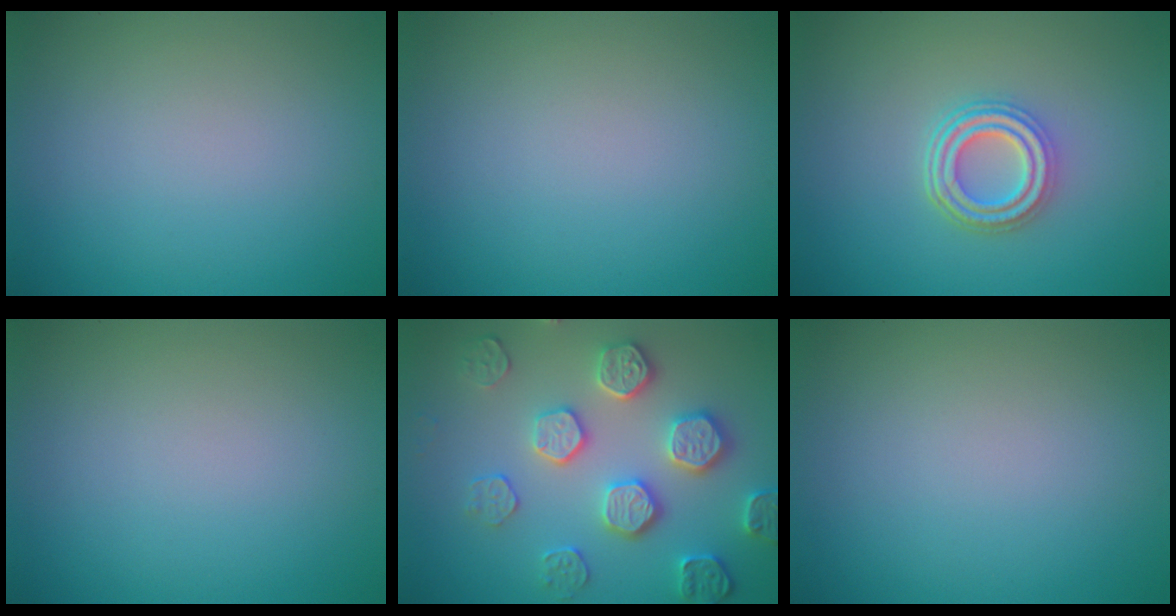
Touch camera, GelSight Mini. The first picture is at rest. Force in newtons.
{"total": 0.0}
{"total": 4.2, "press": 3.3, "slide": 2.7}
{"total": 0.0}
{"total": 4.9, "press": 4.7, "slide": 1.3}
{"total": 0.0}